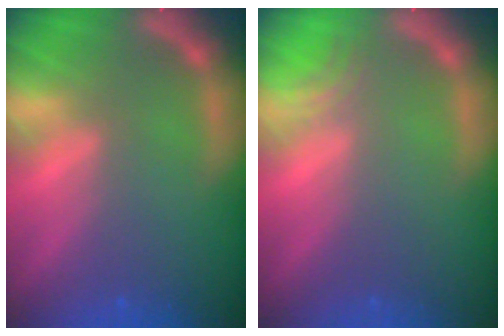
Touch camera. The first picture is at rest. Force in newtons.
{"total": 1.5}